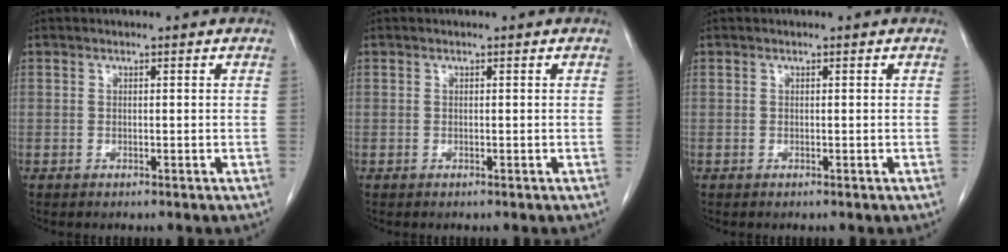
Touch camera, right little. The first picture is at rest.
{"total": 0.0}
{"total": 0.0}